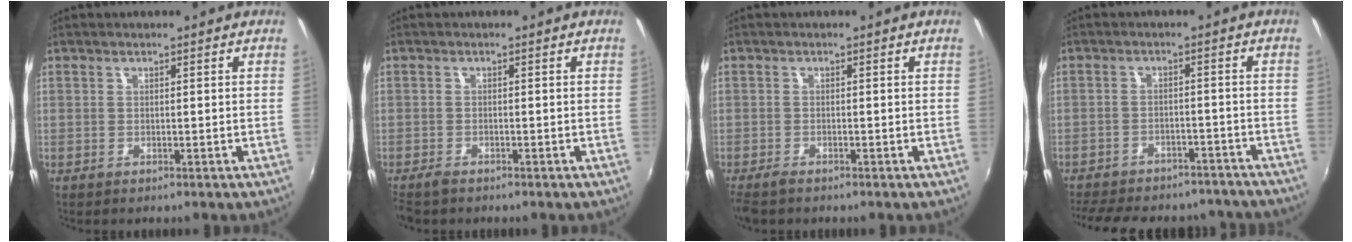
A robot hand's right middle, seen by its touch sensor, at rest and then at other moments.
{"total": 2.5, "force": [-2.1, 0.8, 1.0], "torque": [-0.028, -0.010, -0.042]}
{"total": 3.1, "force": [-2.5, 0.8, 1.5], "torque": [-0.036, -0.015, -0.047]}
{"total": 19.9, "force": [-17.0, 7.5, 6.9], "torque": [-0.162, 0.011, -0.217]}